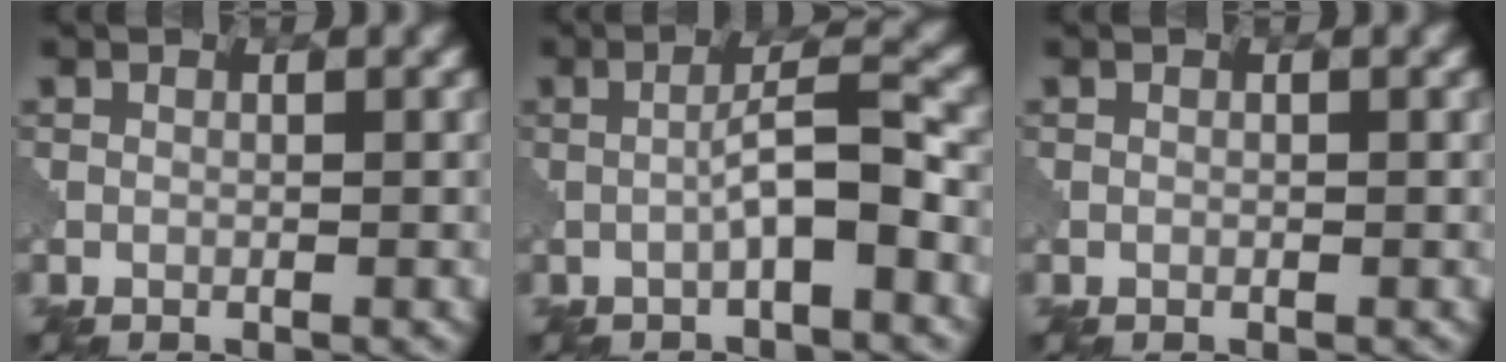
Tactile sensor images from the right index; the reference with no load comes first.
{"total": 3.8, "force": [-1.1, 0.4, 3.6], "torque": [-0.061, 0.016, -0.026]}
{"total": 0.0}